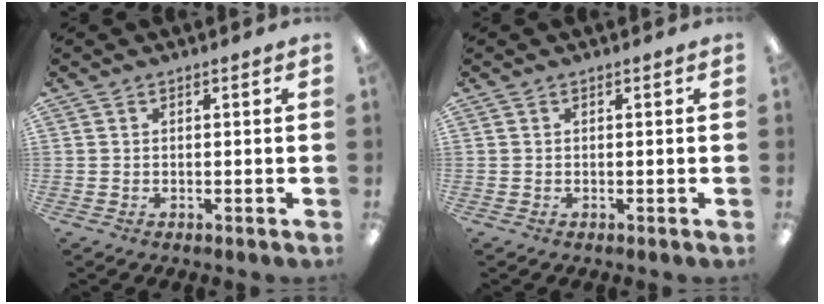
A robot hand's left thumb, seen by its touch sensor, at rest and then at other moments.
{"total": 0.0}